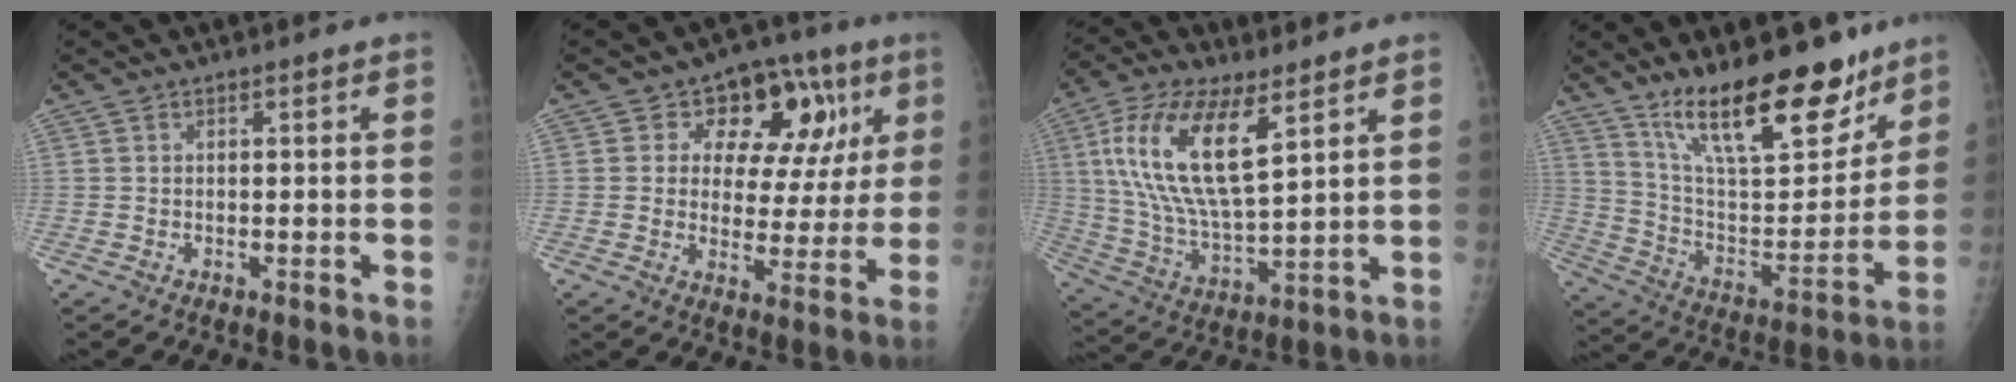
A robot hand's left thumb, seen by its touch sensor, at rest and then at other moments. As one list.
[{"total": 15.4, "force": [5.6, 10.0, 10.2], "torque": [-0.078, 0.003, 0.076]}, {"total": 18.1, "force": [7.2, 7.2, 15.0], "torque": [-0.287, -0.023, 0.139]}, {"total": 22.0, "force": [15.7, 7.6, 13.5], "torque": [-0.168, -0.093, 0.268]}]